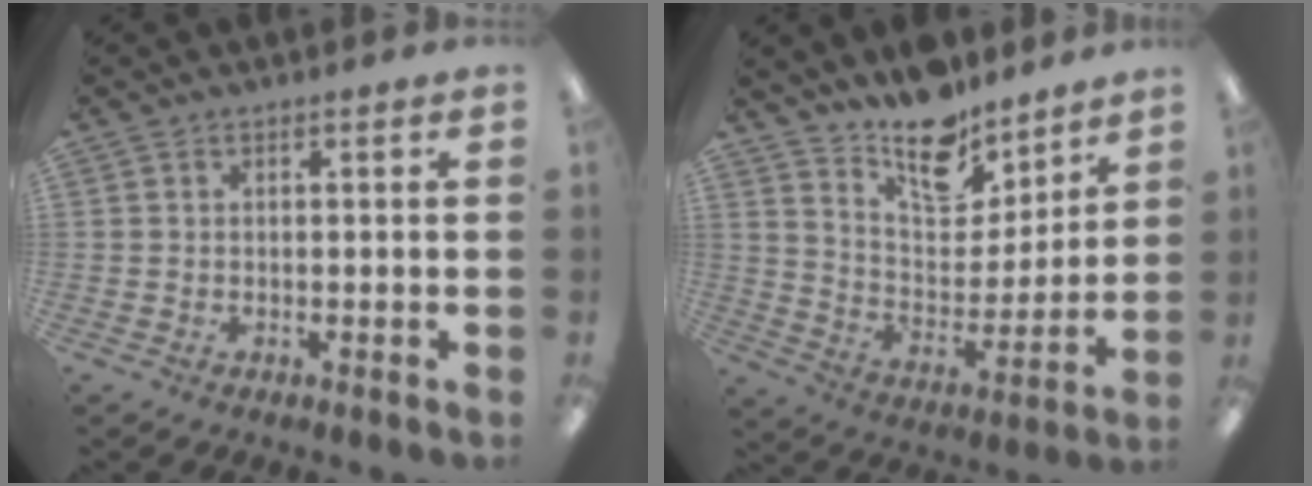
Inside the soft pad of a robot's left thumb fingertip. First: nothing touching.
{"total": 14.7, "force": [11.9, 6.6, 5.6], "torque": [-0.091, -0.089, 0.214]}